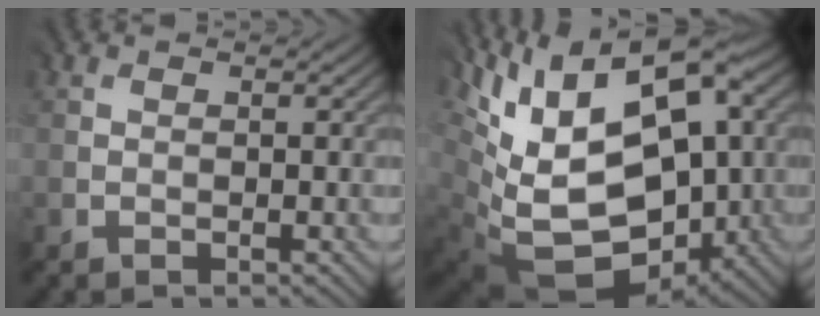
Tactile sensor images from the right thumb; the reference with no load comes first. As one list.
[{"total": 17.5, "force": [2.5, 11.2, 13.2], "torque": [-0.252, -0.015, 0.072]}]